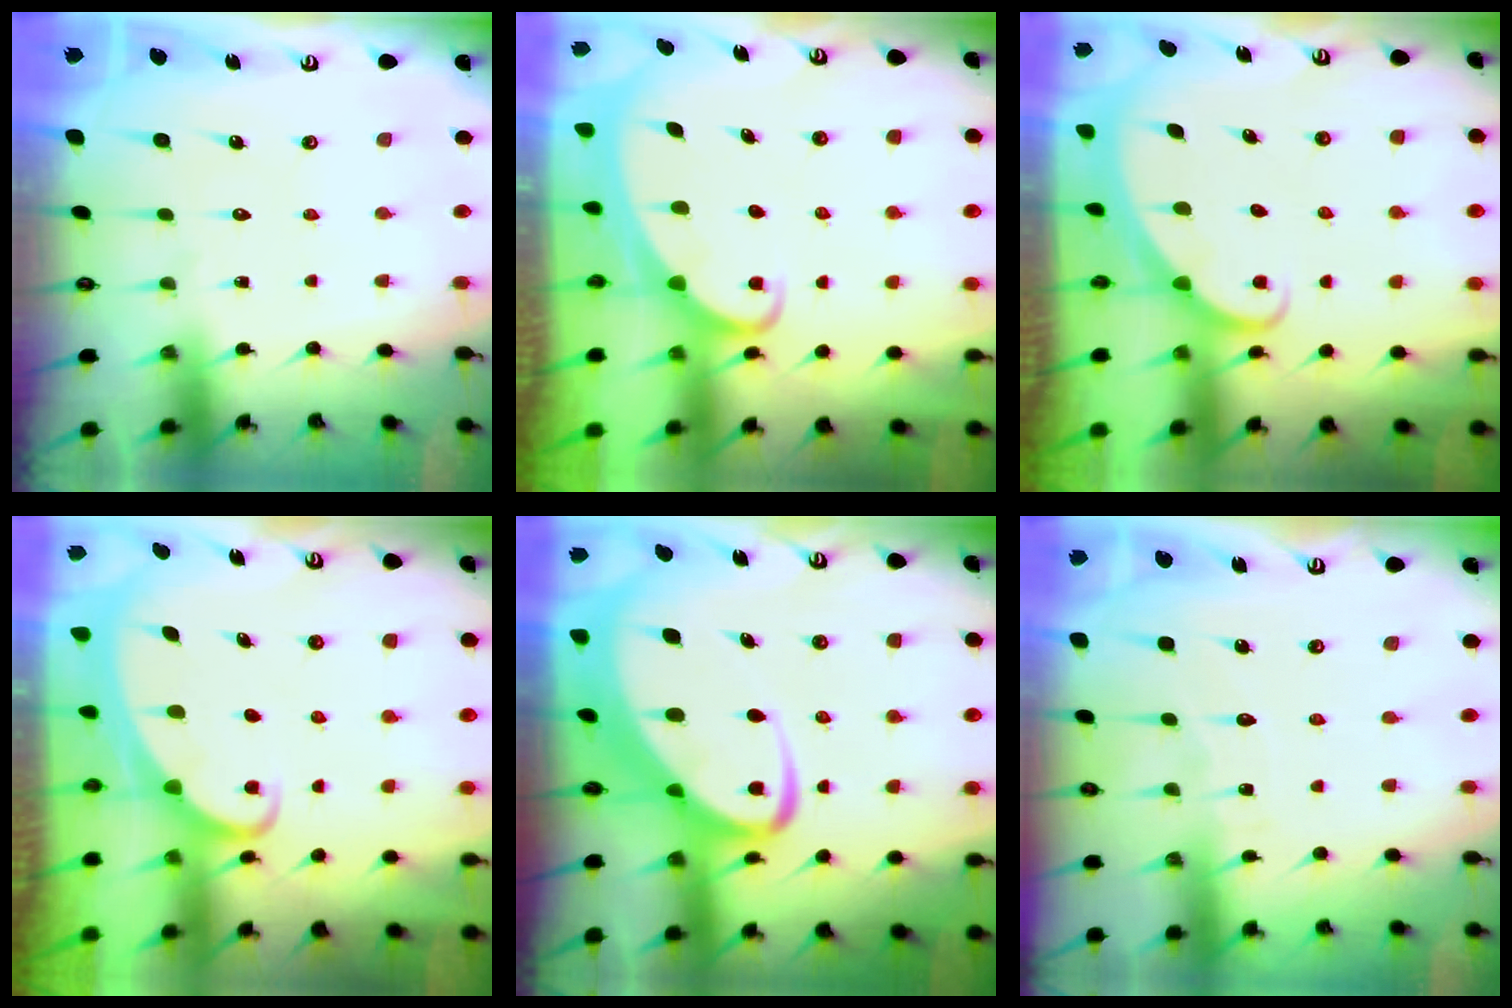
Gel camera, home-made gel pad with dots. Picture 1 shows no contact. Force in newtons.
{"total": 2.0, "press": 2.0, "slide": 0.2}
{"total": 1.9, "press": 1.9, "slide": 0.1}
{"total": 2.2, "press": 2.2, "slide": 0.3}
{"total": 8.1, "press": 8.0, "slide": 0.9}
{"total": 4.4, "press": 4.4, "slide": 0.5}